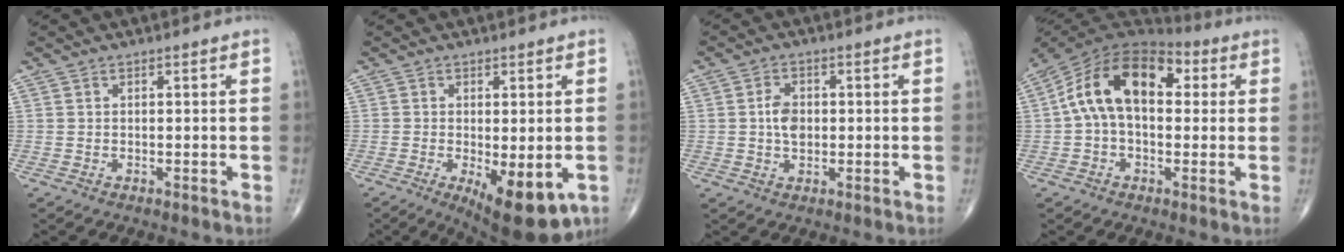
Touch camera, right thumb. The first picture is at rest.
{"total": 10.8, "force": [-3.7, 4.1, 9.3], "torque": [-0.124, -0.018, -0.046]}
{"total": 4.3, "force": [0.1, 2.9, 3.2], "torque": [-0.053, 0.005, -0.001]}
{"total": 16.1, "force": [2.6, 9.8, 12.5], "torque": [-0.201, 0.045, 0.033]}